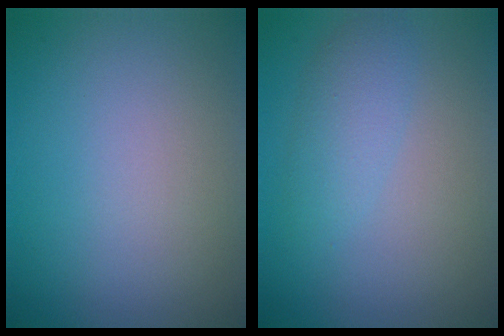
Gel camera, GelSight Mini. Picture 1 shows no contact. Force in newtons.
{"total": 2.4, "press": 2.4, "slide": 0.1}